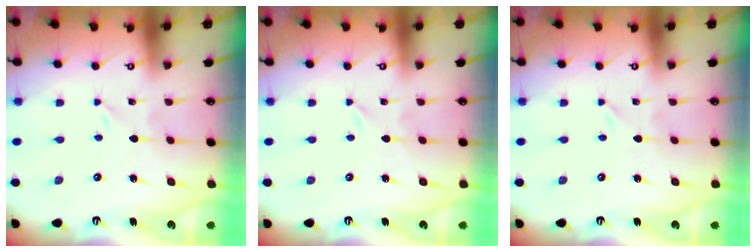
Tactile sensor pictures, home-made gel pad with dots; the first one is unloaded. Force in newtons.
{"total": 0.0}
{"total": 0.0}